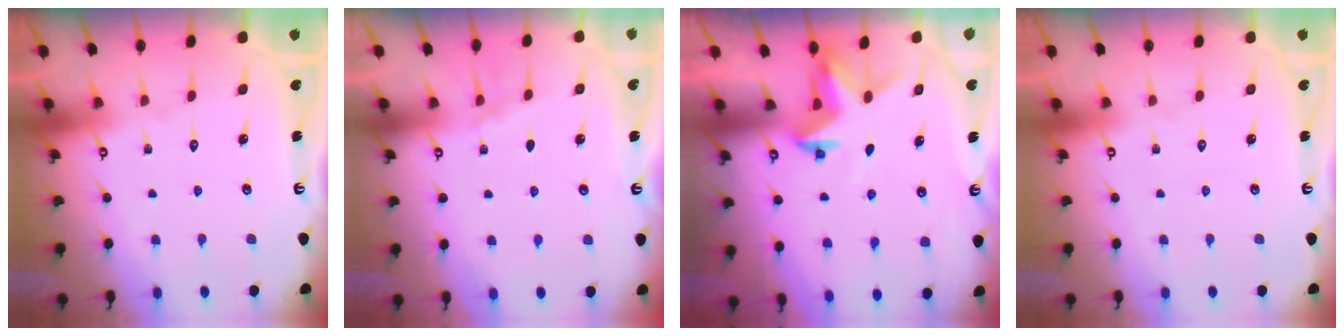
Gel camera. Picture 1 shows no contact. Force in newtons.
{"total": 4.3, "press": 3.5, "slide": 2.5}
{"total": 3.8, "press": 3.8, "slide": 0.3}
{"total": 0.0}